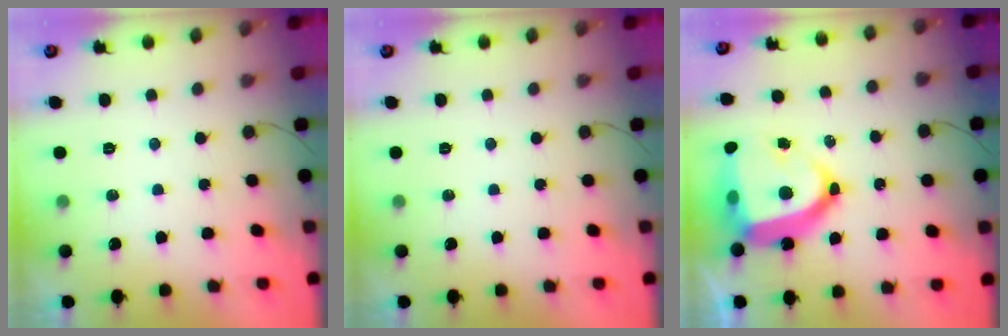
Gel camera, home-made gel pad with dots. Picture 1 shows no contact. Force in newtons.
{"total": 0.0}
{"total": 21.5, "press": 21.4, "slide": 1.6}